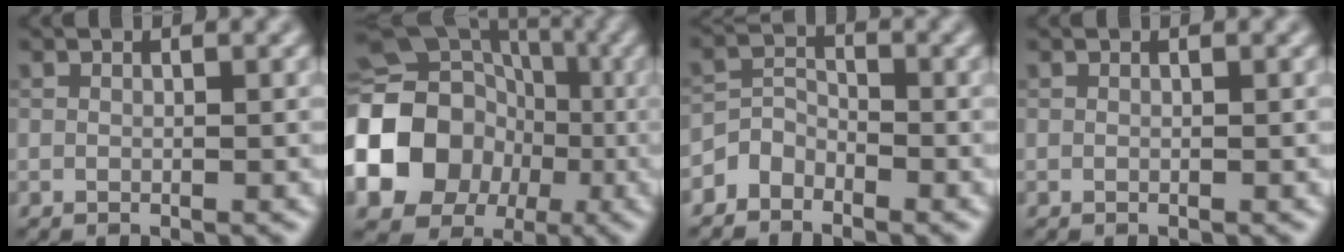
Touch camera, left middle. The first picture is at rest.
{"total": 16.2, "force": [-3.4, 13.9, 7.7], "torque": [-0.167, -0.012, -0.083]}
{"total": 2.2, "force": [-1.8, 1.2, 0.5], "torque": [-0.005, 0.013, -0.042]}
{"total": 0.0}